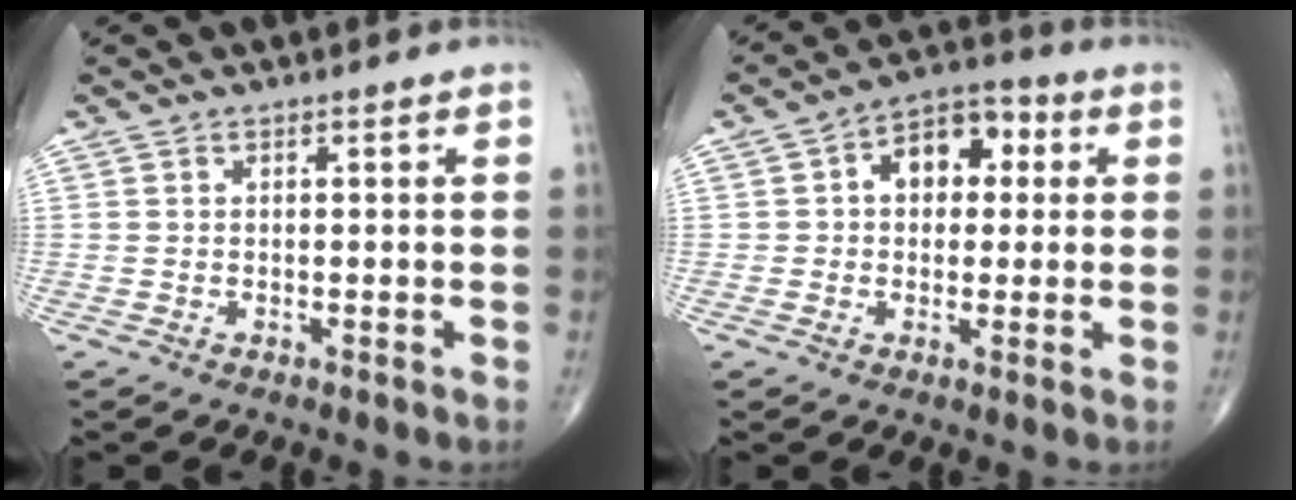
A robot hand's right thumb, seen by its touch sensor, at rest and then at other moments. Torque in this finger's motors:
{"motor_torque": [0.64, 2.13, 0.70, 0.50, 0.27]}